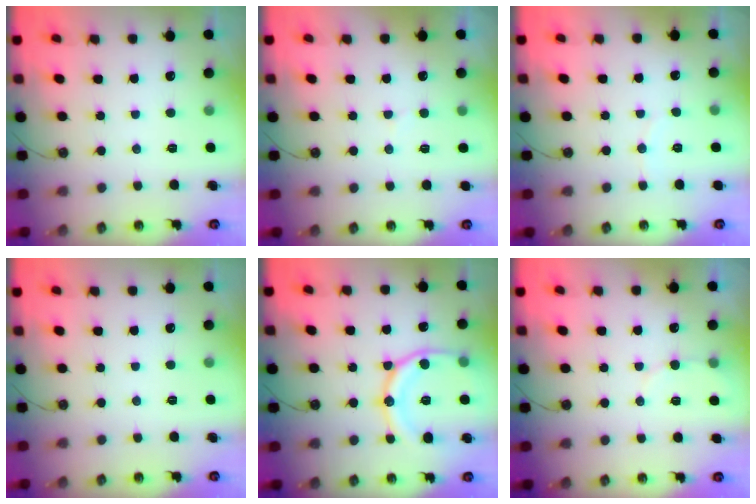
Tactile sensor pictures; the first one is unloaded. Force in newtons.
{"total": 4.4, "press": 4.3, "slide": 0.9}
{"total": 2.6, "press": 2.6, "slide": 0.3}
{"total": 0.0}
{"total": 17.7, "press": 17.6, "slide": 1.8}
{"total": 4.6, "press": 4.4, "slide": 1.4}